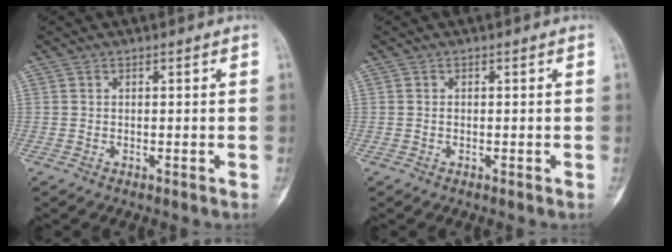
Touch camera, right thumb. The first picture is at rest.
{"total": 0.0}